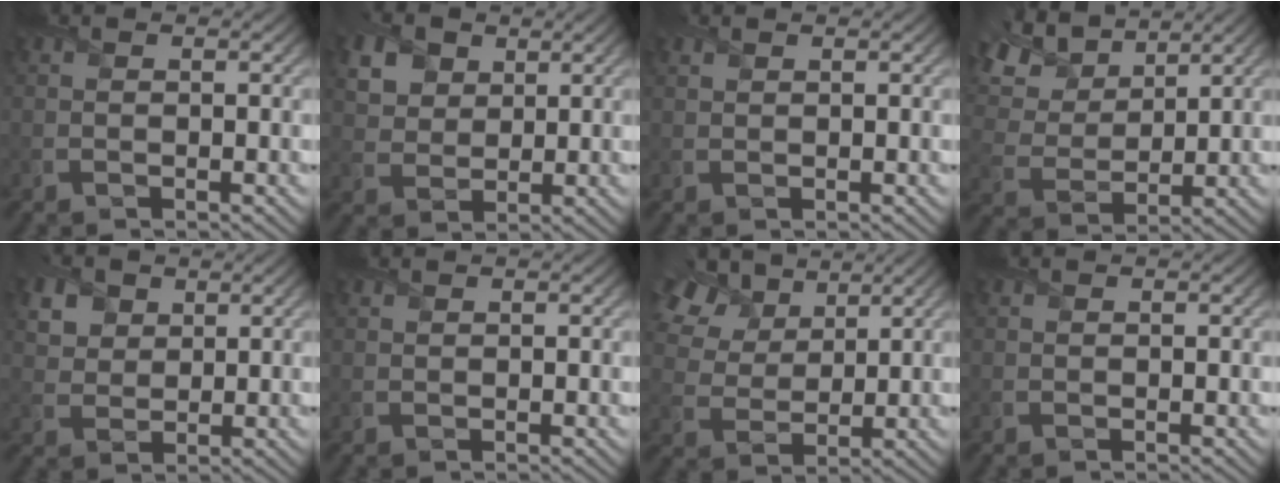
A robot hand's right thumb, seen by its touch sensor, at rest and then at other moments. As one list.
[{"total": 5.7, "force": [2.8, 4.2, 2.7], "torque": [-0.088, -0.001, 0.053]}, {"total": 0.5, "force": [0.4, 0.3, 0.2], "torque": [-0.007, -0.003, 0.010]}, {"total": 11.3, "force": [7.5, 5.4, 6.4], "torque": [-0.194, 0.034, 0.130]}, {"total": 4.5, "force": [2.3, 3.3, 1.9], "torque": [-0.065, -0.009, 0.052]}, {"total": 0.6, "force": [0.5, 0.1, 0.1], "torque": [-0.004, 0.002, 0.014]}, {"total": 9.9, "force": [6.3, 5.5, 5.4], "torque": [-0.148, 0.026, 0.113]}, {"total": 0.0}]